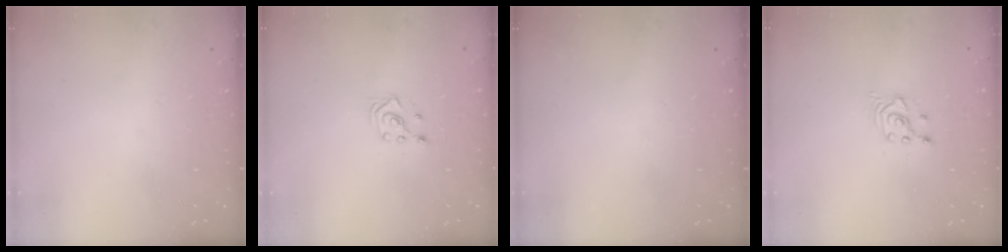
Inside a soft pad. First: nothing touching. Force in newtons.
{"total": 2.9, "press": 2.7, "slide": 1.0}
{"total": 0.0}
{"total": 2.6, "press": 2.5, "slide": 0.3}